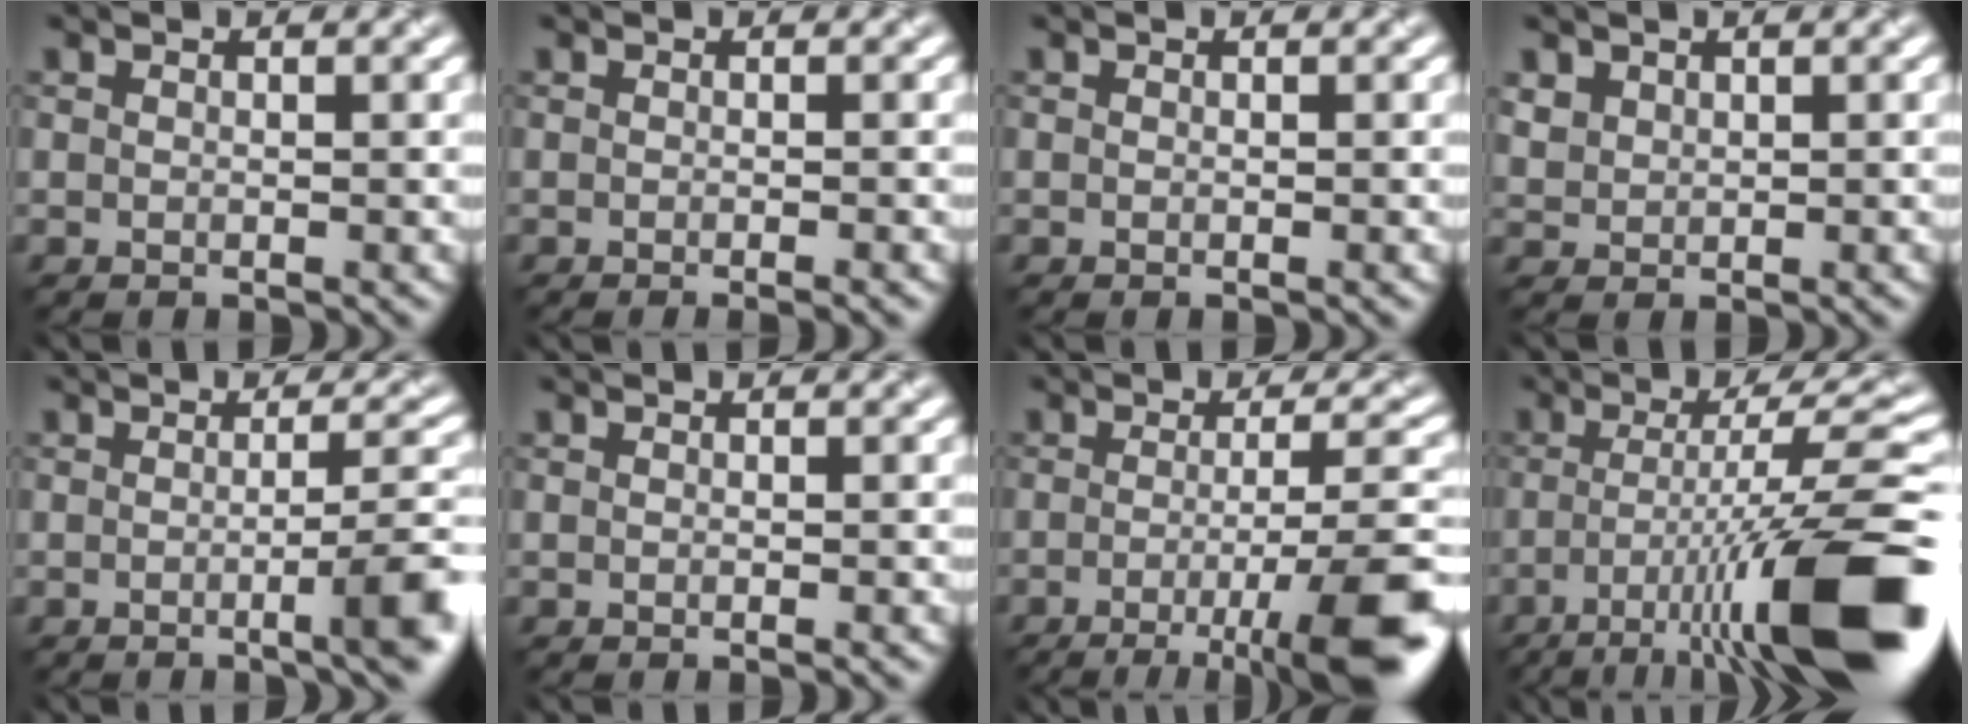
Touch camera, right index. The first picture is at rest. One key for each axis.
{"total": 2.1, "fx": -0.7, "fy": 0.9, "fz": 1.7, "tx": -0.003, "ty": 0.004, "tz": -0.018}
{"total": 0.0}
{"total": 1.0, "fx": 0.6, "fy": 0.8, "fz": -0.1, "tx": -0.002, "ty": 0.008, "tz": 0.025}
{"total": 5.4, "fx": -1.6, "fy": 1.0, "fz": 5.1, "tx": -0.060, "ty": 0.003, "tz": -0.019}
{"total": 0.8, "fx": -0.4, "fy": 0.3, "fz": 0.7, "tx": -0.001, "ty": 0.001, "tz": -0.008}
{"total": 10.4, "fx": -4.2, "fy": 2.2, "fz": 9.3, "tx": -0.109, "ty": -0.001, "tz": -0.054}
{"total": 13.3, "fx": -5.3, "fy": 2.5, "fz": 12.0, "tx": -0.172, "ty": 0.007, "tz": -0.077}